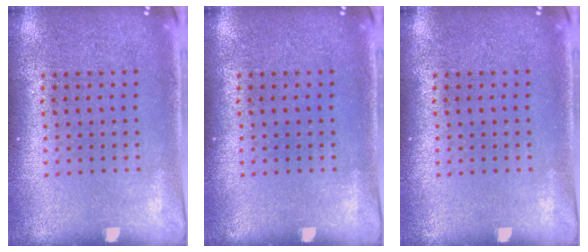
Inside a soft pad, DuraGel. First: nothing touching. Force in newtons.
{"total": 0.0}
{"total": 0.0}